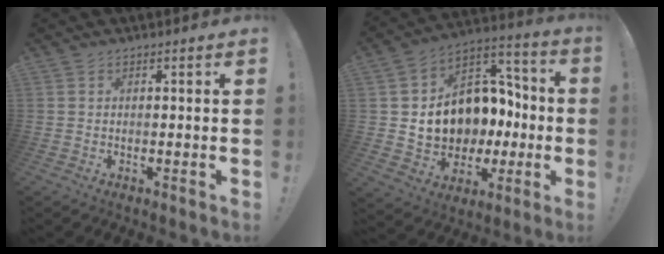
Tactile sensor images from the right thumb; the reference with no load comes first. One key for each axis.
{"total": 14.0, "fx": 0.6, "fy": 12.5, "fz": 6.3, "tx": -0.084, "ty": -0.016, "tz": 0.042}